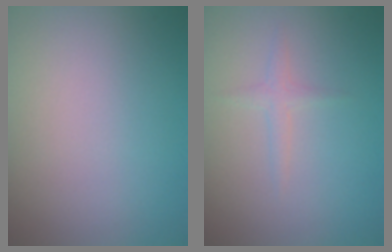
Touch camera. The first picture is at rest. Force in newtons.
{"total": 1.1, "press": 1.1, "slide": 0.1}